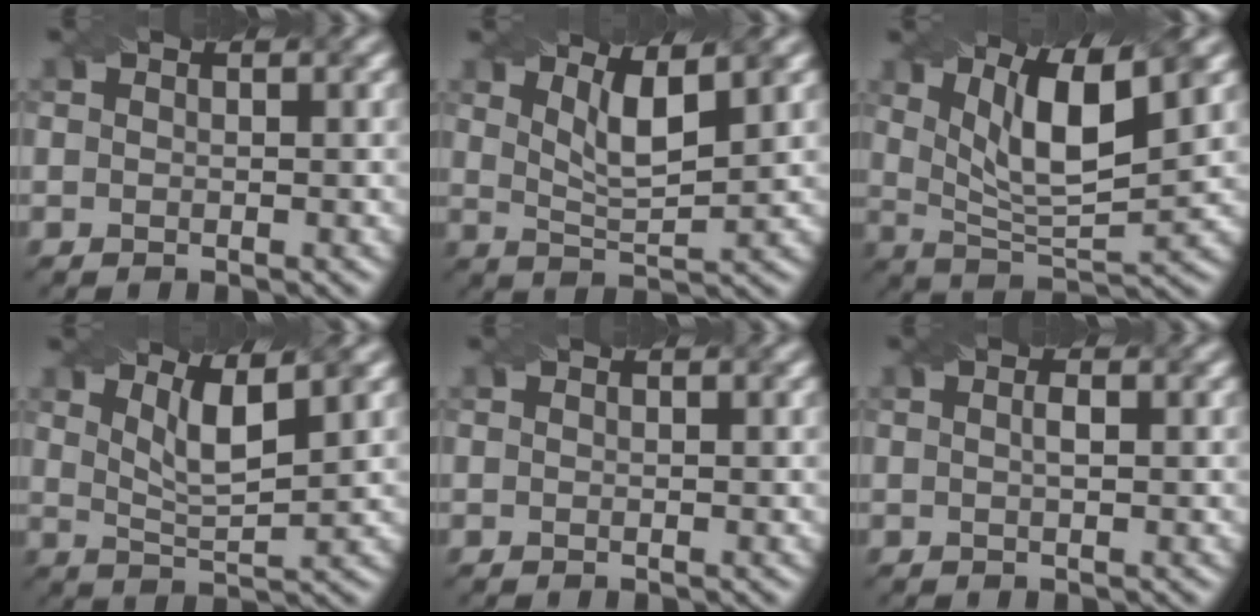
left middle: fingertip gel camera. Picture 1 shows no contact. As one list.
[{"total": 4.0, "force": [2.2, 1.0, 3.1], "torque": [-0.057, -0.002, 0.039]}, {"total": 8.1, "force": [3.5, 2.5, 6.9], "torque": [-0.119, 0.003, 0.060]}, {"total": 4.1, "force": [2.3, 0.9, 3.3], "torque": [-0.058, 0.000, 0.038]}, {"total": 0.0}, {"total": 0.9, "force": [0.1, 0.2, 0.9], "torque": [-0.015, -0.001, 0.003]}]